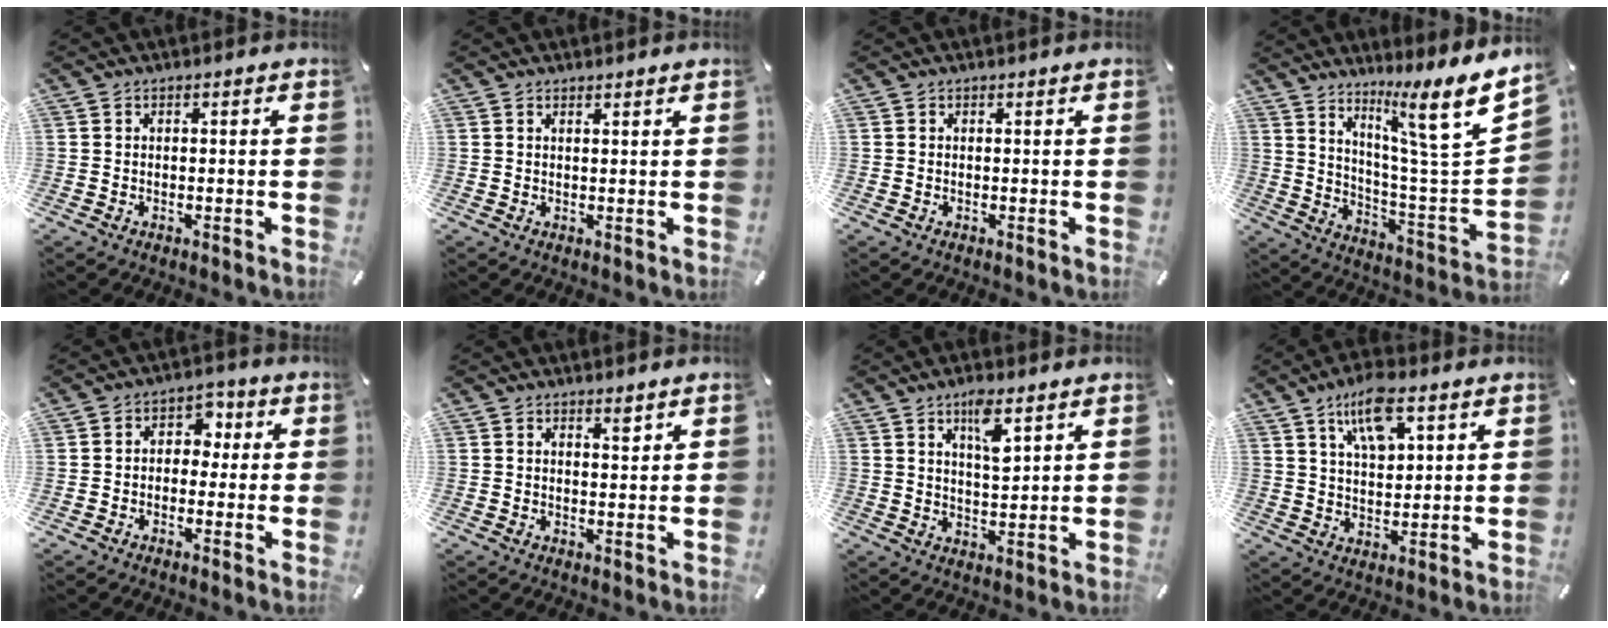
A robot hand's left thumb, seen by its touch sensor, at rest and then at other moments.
{"total": 0.9, "force": [0.8, -0.1, 0.3], "torque": [-0.005, -0.004, 0.016]}
{"total": 0.0}
{"total": 14.7, "force": [10.1, 1.5, 10.6], "torque": [-0.157, -0.100, 0.145]}
{"total": 4.9, "force": [-0.5, 4.0, 2.8], "torque": [-0.042, 0.011, -0.016]}
{"total": 2.4, "force": [1.8, 0.8, 1.4], "torque": [-0.014, -0.009, 0.028]}
{"total": 7.3, "force": [4.4, 2.4, 5.3], "torque": [-0.084, -0.021, 0.069]}
{"total": 10.3, "force": [5.8, 4.8, 7.0], "torque": [-0.117, -0.015, 0.100]}